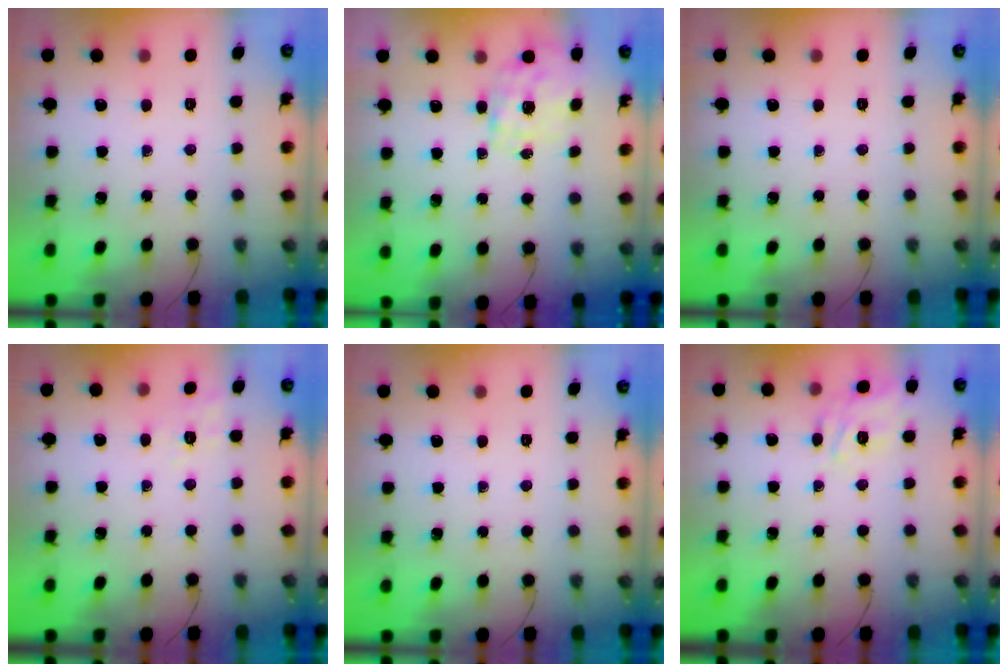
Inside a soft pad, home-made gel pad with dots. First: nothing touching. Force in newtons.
{"total": 1.6, "press": 1.4, "slide": 0.8}
{"total": 0.0}
{"total": 1.9, "press": 0.8, "slide": 1.7}
{"total": 0.0}
{"total": 6.5, "press": 6.4, "slide": 1.0}